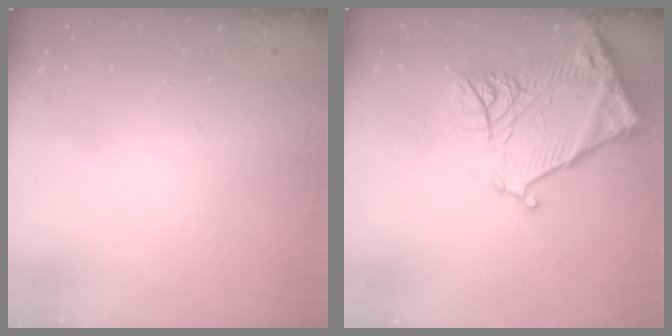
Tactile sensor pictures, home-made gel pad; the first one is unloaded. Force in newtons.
{"total": 18.5, "press": 18.4, "slide": 1.9}